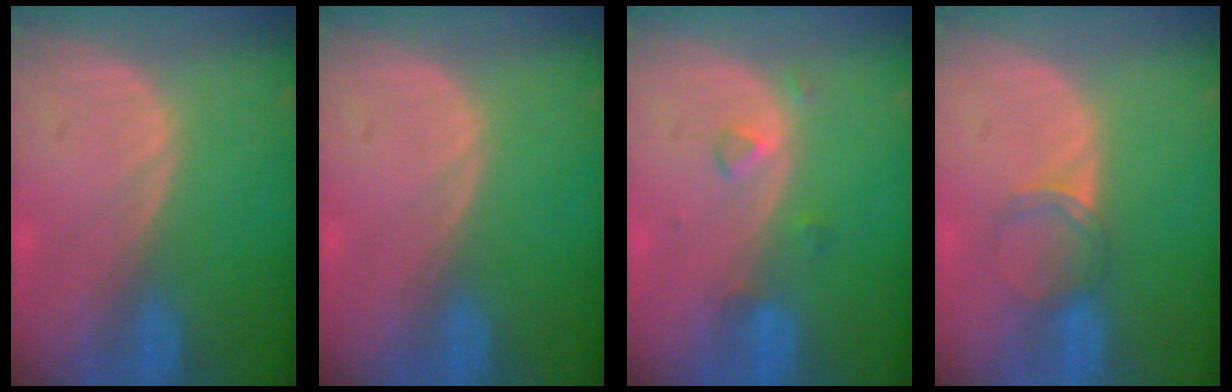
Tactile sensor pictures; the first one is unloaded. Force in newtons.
{"total": 0.0}
{"total": 2.1, "press": 2.1, "slide": 0.1}
{"total": 3.1, "press": 2.7, "slide": 1.5}